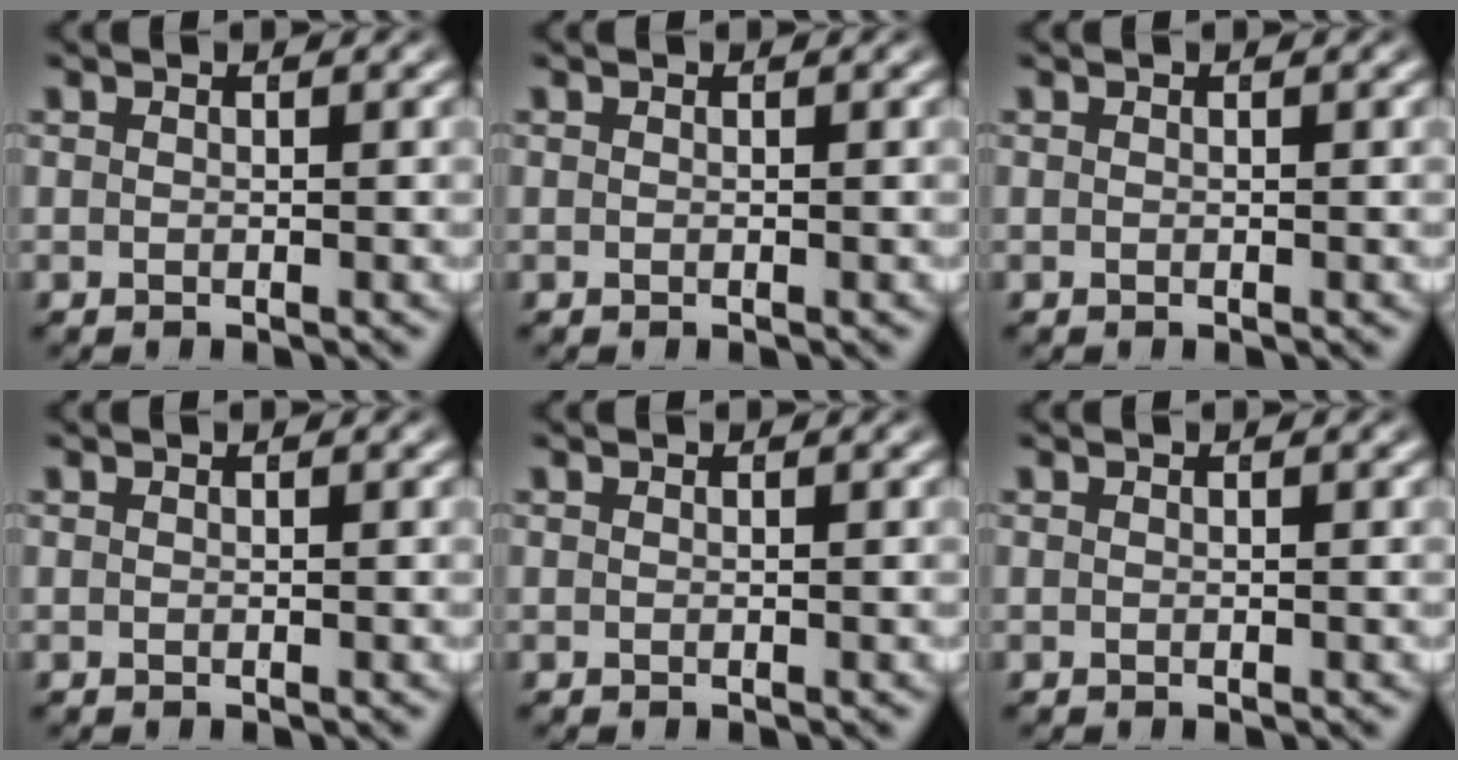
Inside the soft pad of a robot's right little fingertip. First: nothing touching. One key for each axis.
{"total": 0.0}
{"total": 0.0}
{"total": 0.0}
{"total": 0.0}
{"total": 0.0}